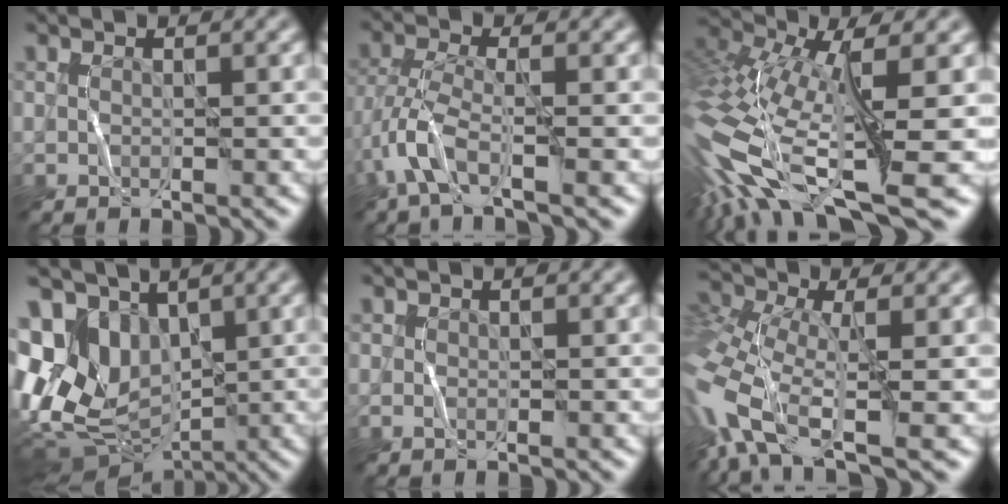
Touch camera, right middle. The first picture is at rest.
{"total": 4.1, "force": [-2.3, 1.3, 3.1], "torque": [-0.082, 0.008, -0.051]}
{"total": 13.5, "force": [-3.7, 5.0, 12.0], "torque": [-0.279, 0.005, -0.059]}
{"total": 7.1, "force": [1.2, 5.5, 4.3], "torque": [-0.090, -0.011, 0.027]}
{"total": 0.0}
{"total": 9.0, "force": [-3.2, 4.4, 7.1], "torque": [-0.174, -0.001, -0.072]}